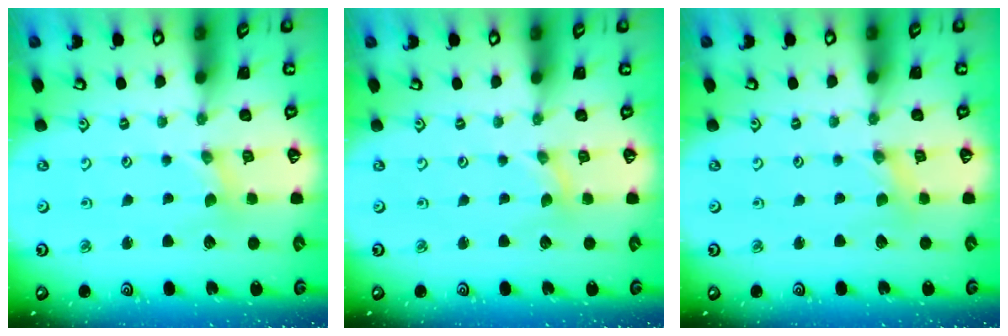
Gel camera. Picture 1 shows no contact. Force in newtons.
{"total": 0.0}
{"total": 0.0}